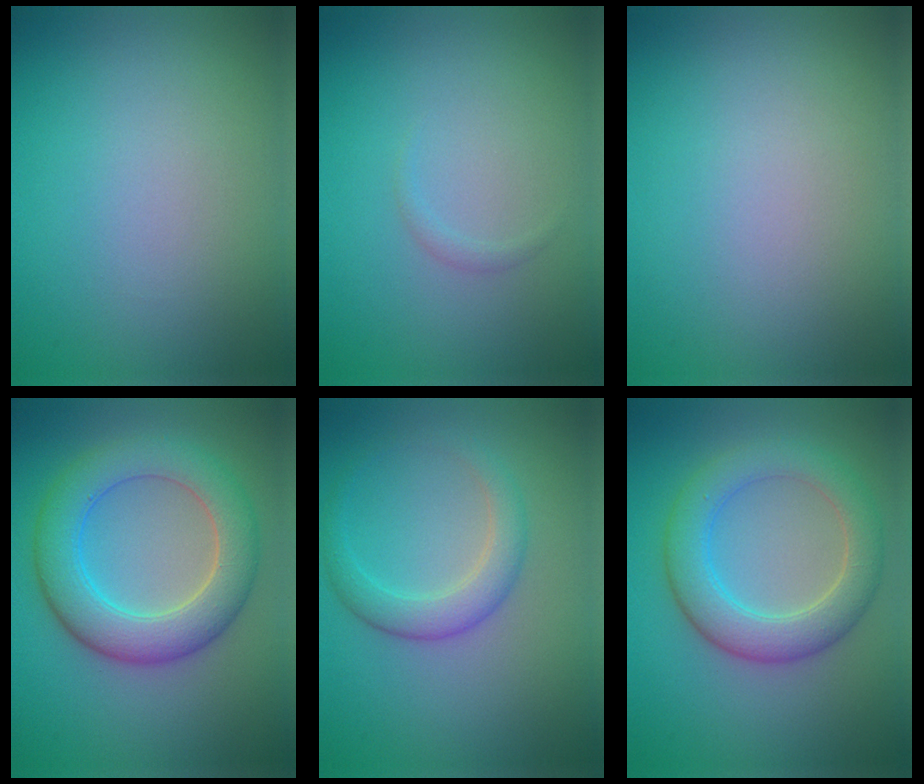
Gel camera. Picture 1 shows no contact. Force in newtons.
{"total": 0.6, "press": 0.5, "slide": 0.1}
{"total": 0.0}
{"total": 6.7, "press": 6.7, "slide": 0.2}
{"total": 2.9, "press": 2.9, "slide": 0.1}
{"total": 5.3, "press": 5.3, "slide": 0.2}